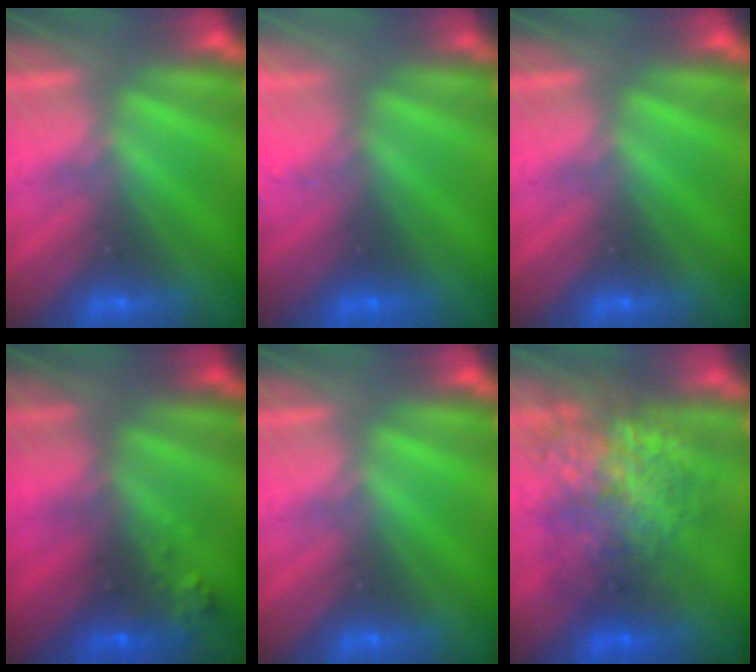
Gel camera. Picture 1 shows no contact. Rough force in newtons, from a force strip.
{"total": 8.5}
{"total": 0.0}
{"total": 7.1}
{"total": 0.0}
{"total": 7.4}